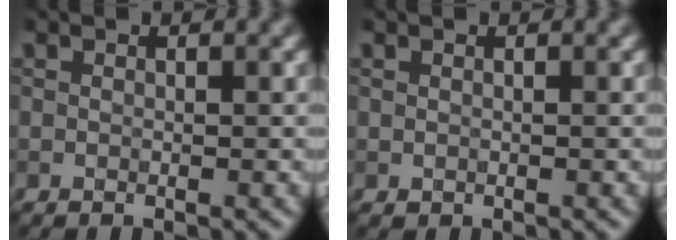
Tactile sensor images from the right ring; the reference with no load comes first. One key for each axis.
{"total": 0.0}